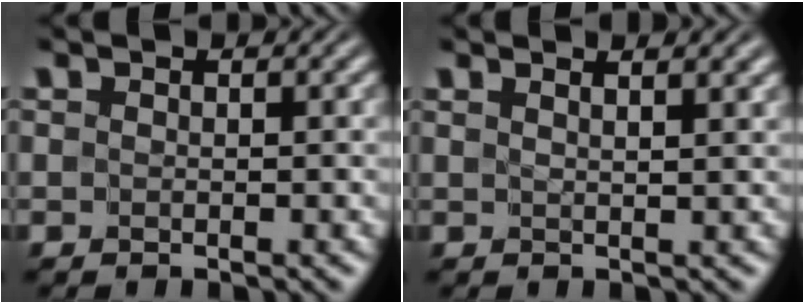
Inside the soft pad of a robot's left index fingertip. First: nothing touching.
{"total": 3.6, "force": [2.7, 1.2, 2.1], "torque": [-0.003, 0.026, 0.007]}